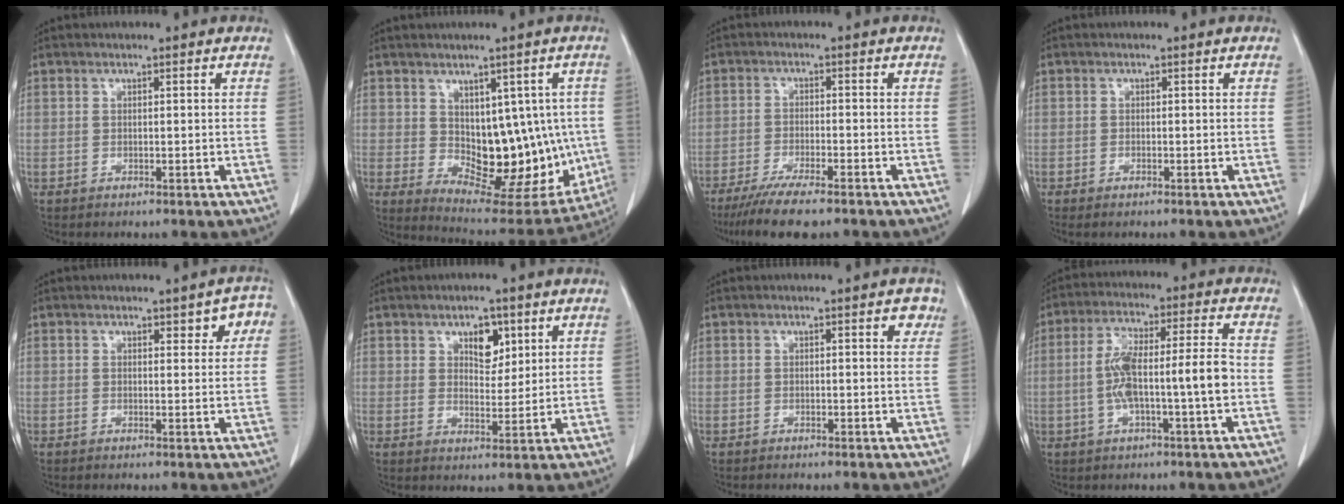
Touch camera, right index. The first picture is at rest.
{"total": 15.3, "force": [-0.2, 8.4, 12.8], "torque": [-0.156, 0.002, 0.027]}
{"total": 8.4, "force": [-6.7, 0.7, 5.1], "torque": [-0.082, -0.020, -0.107]}
{"total": 0.8, "force": [-0.6, 0.2, 0.5], "torque": [-0.012, -0.002, -0.005]}
{"total": 3.9, "force": [1.8, 1.7, 3.0], "torque": [-0.023, 0.009, 0.018]}
{"total": 4.9, "force": [2.5, 2.7, 3.2], "torque": [-0.046, 0.001, 0.042]}
{"total": 2.1, "force": [1.2, 0.9, 1.5], "torque": [-0.012, 0.000, 0.010]}
{"total": 10.2, "force": [-1.4, 0.9, 10.0], "torque": [-0.188, 0.024, -0.026]}